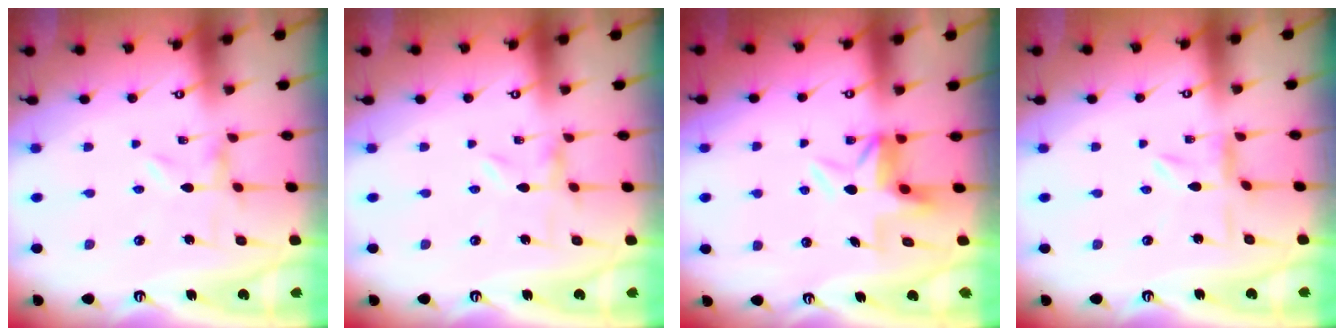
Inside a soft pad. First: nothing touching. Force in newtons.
{"total": 0.0}
{"total": 5.0, "press": 4.7, "slide": 1.8}
{"total": 0.6, "press": 0.6, "slide": 0.2}